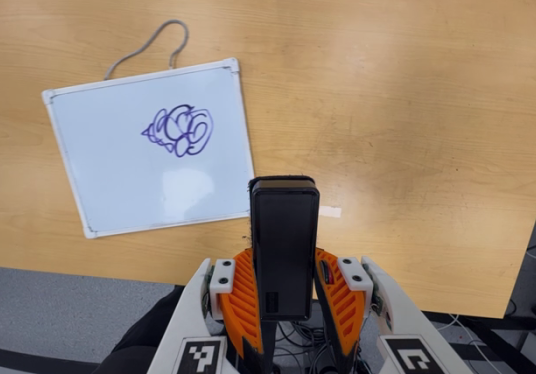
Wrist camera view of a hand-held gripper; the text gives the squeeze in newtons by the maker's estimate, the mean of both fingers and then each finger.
{"total": 5.4, "left": 3.8, "right": 7.0}